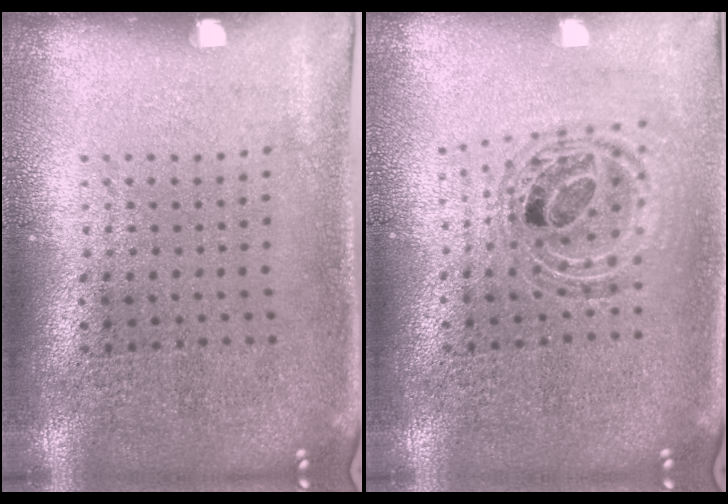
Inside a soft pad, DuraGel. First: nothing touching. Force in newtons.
{"total": 0.7, "press": 0.7, "slide": 0.2}